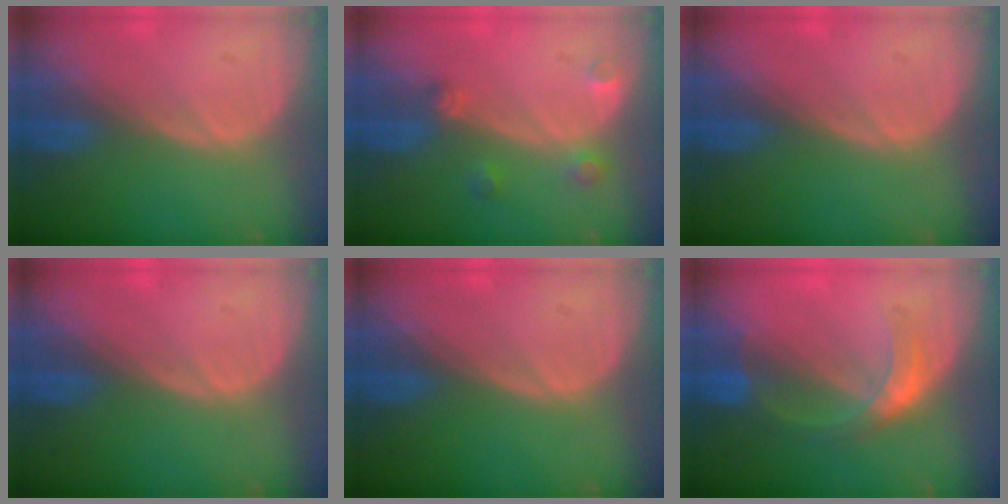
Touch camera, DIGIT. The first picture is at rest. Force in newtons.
{"total": 2.6, "press": 2.6, "slide": 0.4}
{"total": 0.0}
{"total": 0.0}
{"total": 0.0}
{"total": 5.5, "press": 5.1, "slide": 2.1}